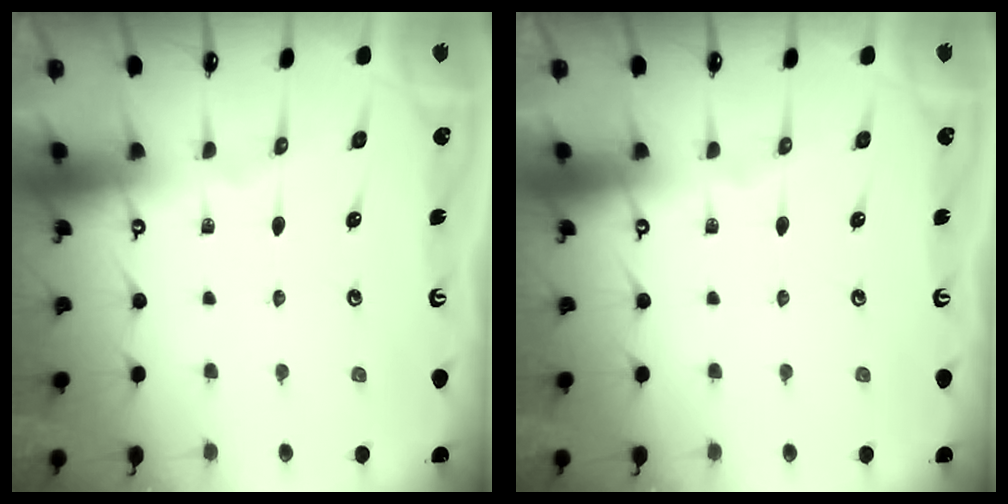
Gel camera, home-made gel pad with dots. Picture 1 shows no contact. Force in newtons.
{"total": 0.0}